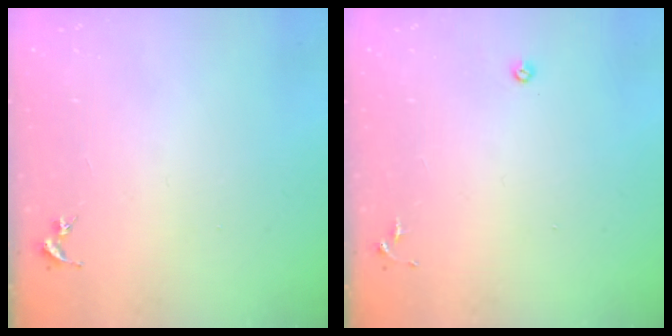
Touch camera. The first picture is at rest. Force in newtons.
{"total": 3.5, "press": 3.4, "slide": 0.7}